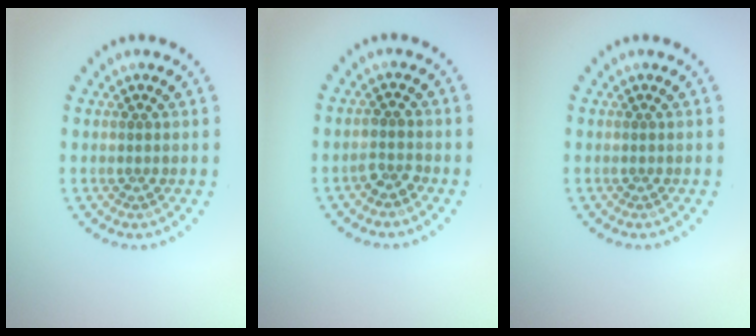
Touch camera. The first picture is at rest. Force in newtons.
{"total": 1.1, "press": 1.0, "slide": 0.5}
{"total": 0.0}